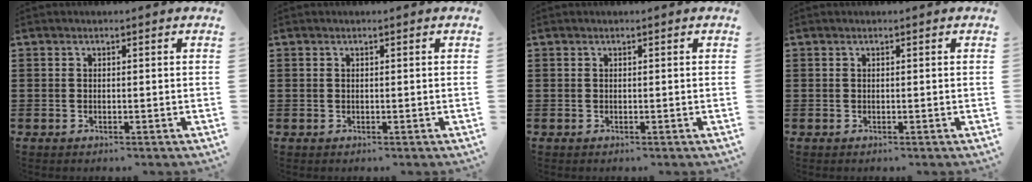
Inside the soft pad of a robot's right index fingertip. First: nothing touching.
{"total": 0.0}
{"total": 0.0}
{"total": 0.0}